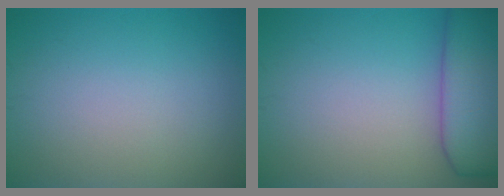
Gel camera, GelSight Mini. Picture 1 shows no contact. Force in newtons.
{"total": 7.7, "press": 7.7, "slide": 0.7}